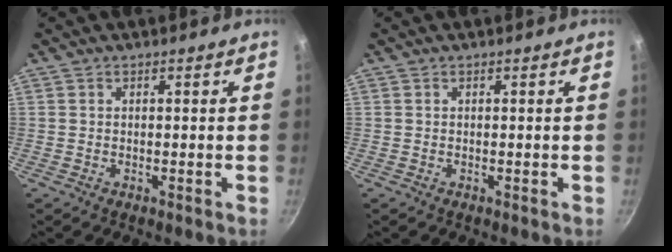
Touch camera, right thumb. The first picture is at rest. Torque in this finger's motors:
{"motor_torque": [0.00, 0.00, 0.00, 0.00, 0.00]}